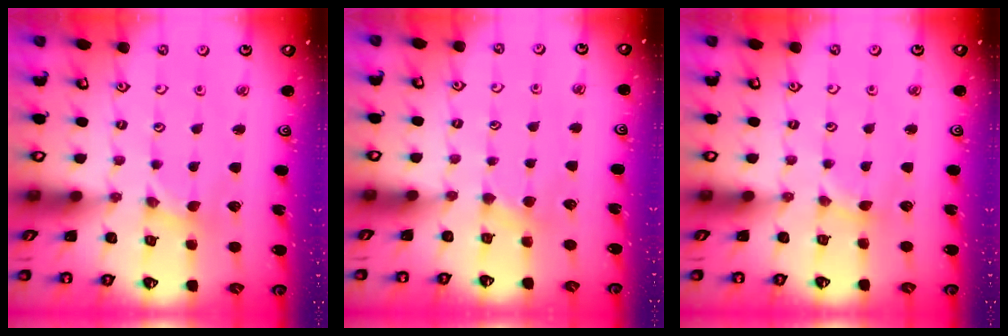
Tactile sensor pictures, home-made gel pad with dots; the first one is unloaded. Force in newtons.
{"total": 2.5, "press": 2.5, "slide": 0.4}
{"total": 2.3, "press": 2.3, "slide": 0.3}